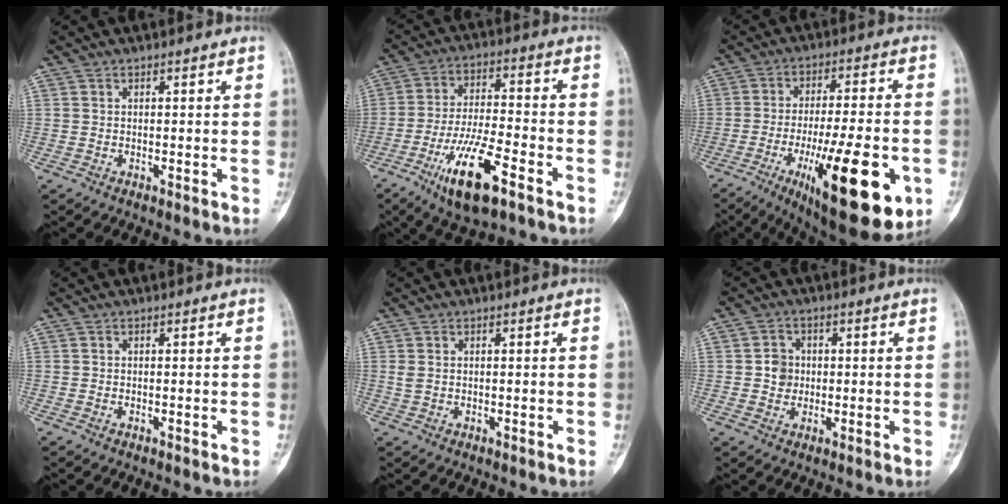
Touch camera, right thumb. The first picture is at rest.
{"total": 14.2, "force": [-7.5, 4.1, 11.3], "torque": [-0.211, 0.029, -0.127]}
{"total": 23.6, "force": [-8.4, 7.1, 20.9], "torque": [-0.287, 0.007, -0.113]}
{"total": 0.0}
{"total": 1.1, "force": [0.2, 0.7, 0.8], "torque": [-0.022, 0.007, 0.010]}
{"total": 3.9, "force": [0.1, 3.6, 1.6], "torque": [-0.008, 0.006, -0.002]}